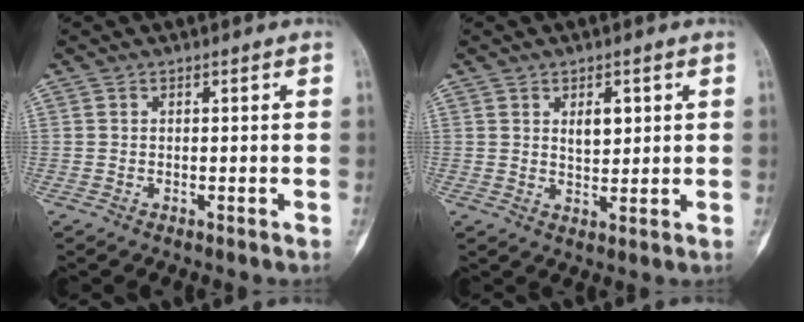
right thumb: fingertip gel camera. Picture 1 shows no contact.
{"total": 4.0, "force": [1.4, 2.2, 3.0], "torque": [-0.032, -0.010, 0.024]}